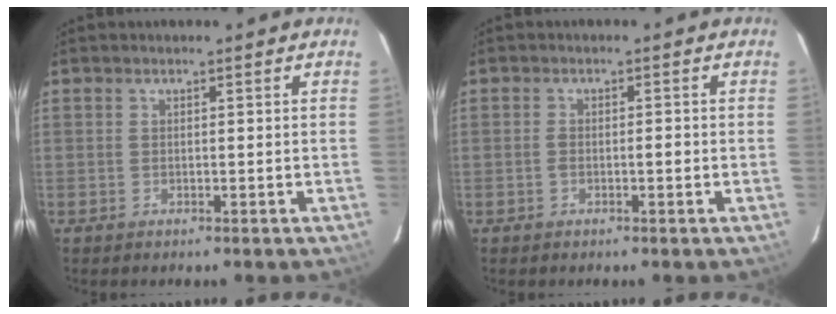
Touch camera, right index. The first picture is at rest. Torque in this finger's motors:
{"motor_torque": [0.34, -0.07, 0.16, 0.04]}